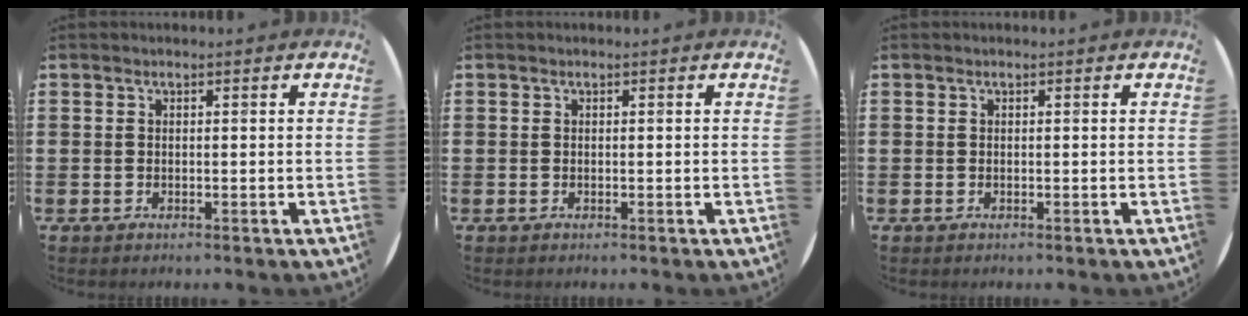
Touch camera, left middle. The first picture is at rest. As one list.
[{"total": 0.0}, {"total": 0.0}]